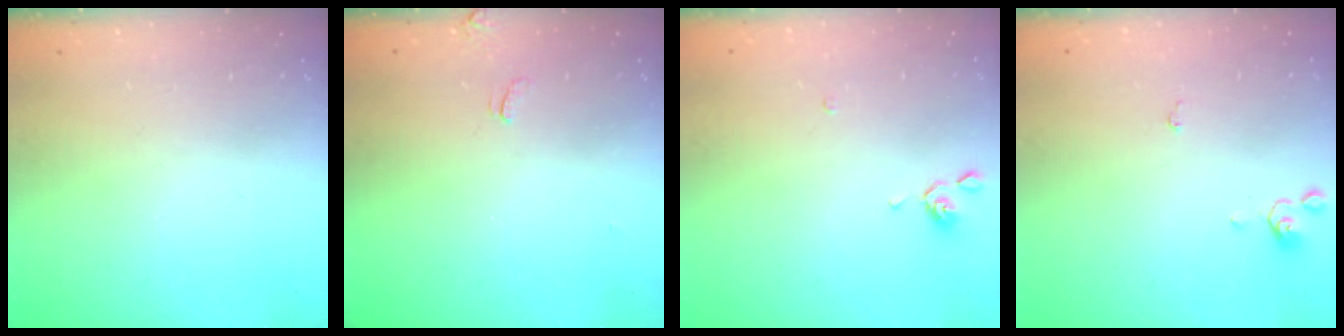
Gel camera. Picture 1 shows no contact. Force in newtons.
{"total": 3.8, "press": 3.8, "slide": 0.3}
{"total": 0.9, "press": 0.9, "slide": 0.3}
{"total": 0.0}